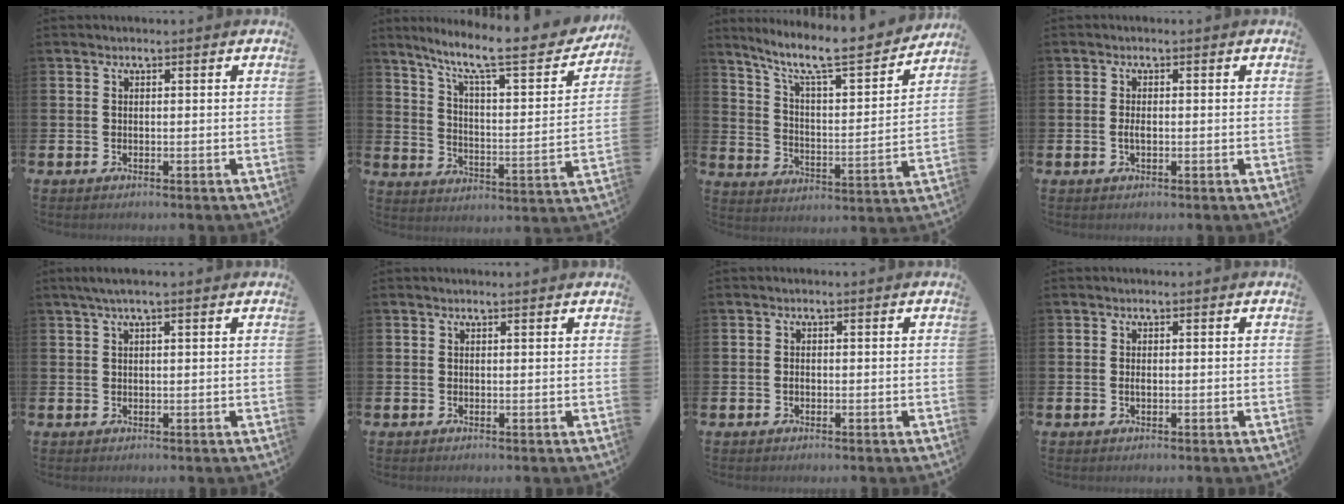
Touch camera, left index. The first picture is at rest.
{"total": 10.7, "force": [8.4, 2.3, 6.1], "torque": [-0.129, -0.055, 0.132]}
{"total": 9.6, "force": [8.3, 1.4, 4.6], "torque": [-0.110, -0.062, 0.133]}
{"total": 1.4, "force": [-0.2, 0.6, 1.3], "torque": [-0.024, 0.002, -0.006]}
{"total": 2.3, "force": [1.5, 0.2, 1.7], "torque": [-0.042, 0.008, 0.027]}
{"total": 0.5, "force": [0.5, 0.0, 0.2], "torque": [0.007, -0.004, 0.007]}
{"total": 0.7, "force": [-0.3, 0.4, 0.4], "torque": [-0.009, 0.002, -0.006]}
{"total": 0.7, "force": [-0.1, 0.3, 0.6], "torque": [-0.013, 0.001, -0.002]}